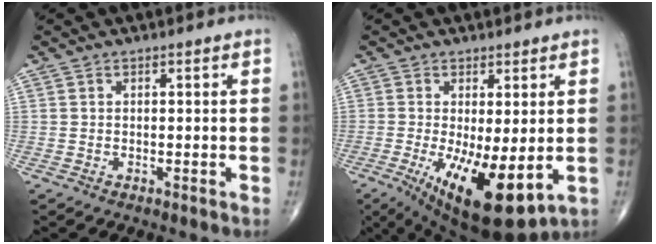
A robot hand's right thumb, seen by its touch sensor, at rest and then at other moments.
{"total": 13.7, "force": [-2.9, 4.7, 12.5], "torque": [-0.206, -0.029, -0.028]}